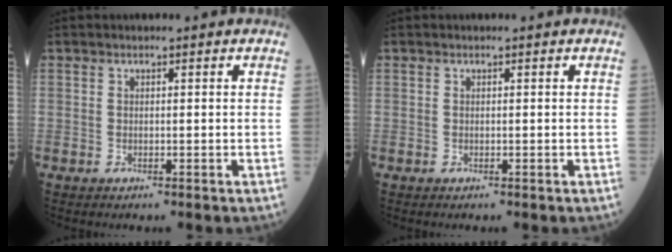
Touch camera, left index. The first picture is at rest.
{"total": 0.0}